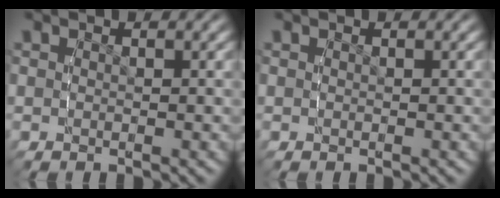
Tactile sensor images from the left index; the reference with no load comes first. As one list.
[{"total": 0.0}]